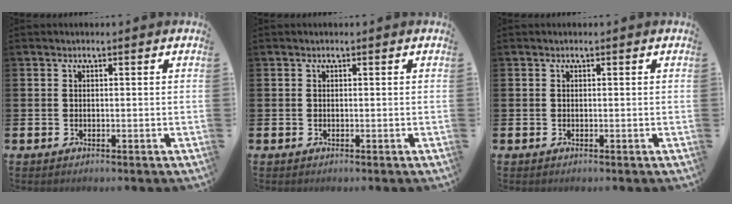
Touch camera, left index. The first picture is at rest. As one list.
[{"total": 0.0}, {"total": 0.0}]